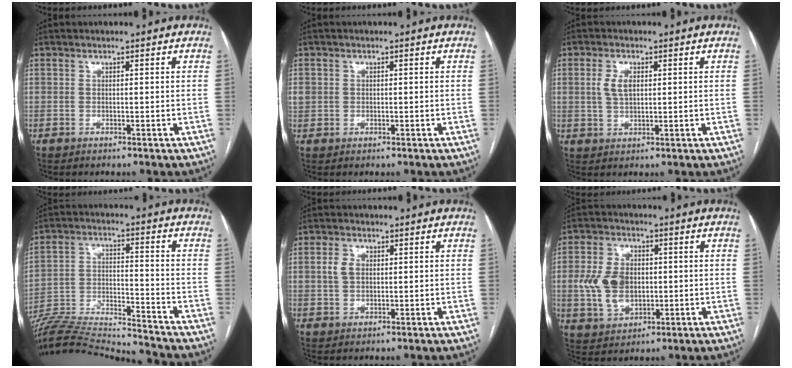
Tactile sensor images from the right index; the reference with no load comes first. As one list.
[{"total": 2.5, "force": [0.2, 2.4, 0.9], "torque": [-0.030, 0.013, 0.011]}, {"total": 3.7, "force": [0.9, 1.9, 3.1], "torque": [-0.066, 0.006, 0.020]}, {"total": 16.9, "force": [-16.4, -0.9, 4.1], "torque": [-0.079, 0.001, -0.273]}, {"total": 3.0, "force": [0.7, 2.1, 2.0], "torque": [-0.046, 0.010, 0.017]}, {"total": 9.2, "force": [0.0, 6.4, 6.6], "torque": [-0.144, 0.015, 0.011]}]